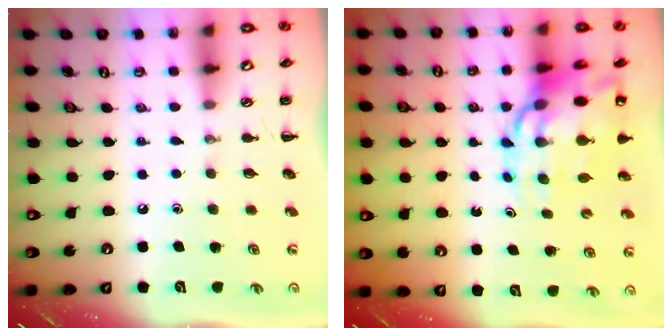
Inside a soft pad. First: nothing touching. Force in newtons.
{"total": 16.8, "press": 16.1, "slide": 4.6}